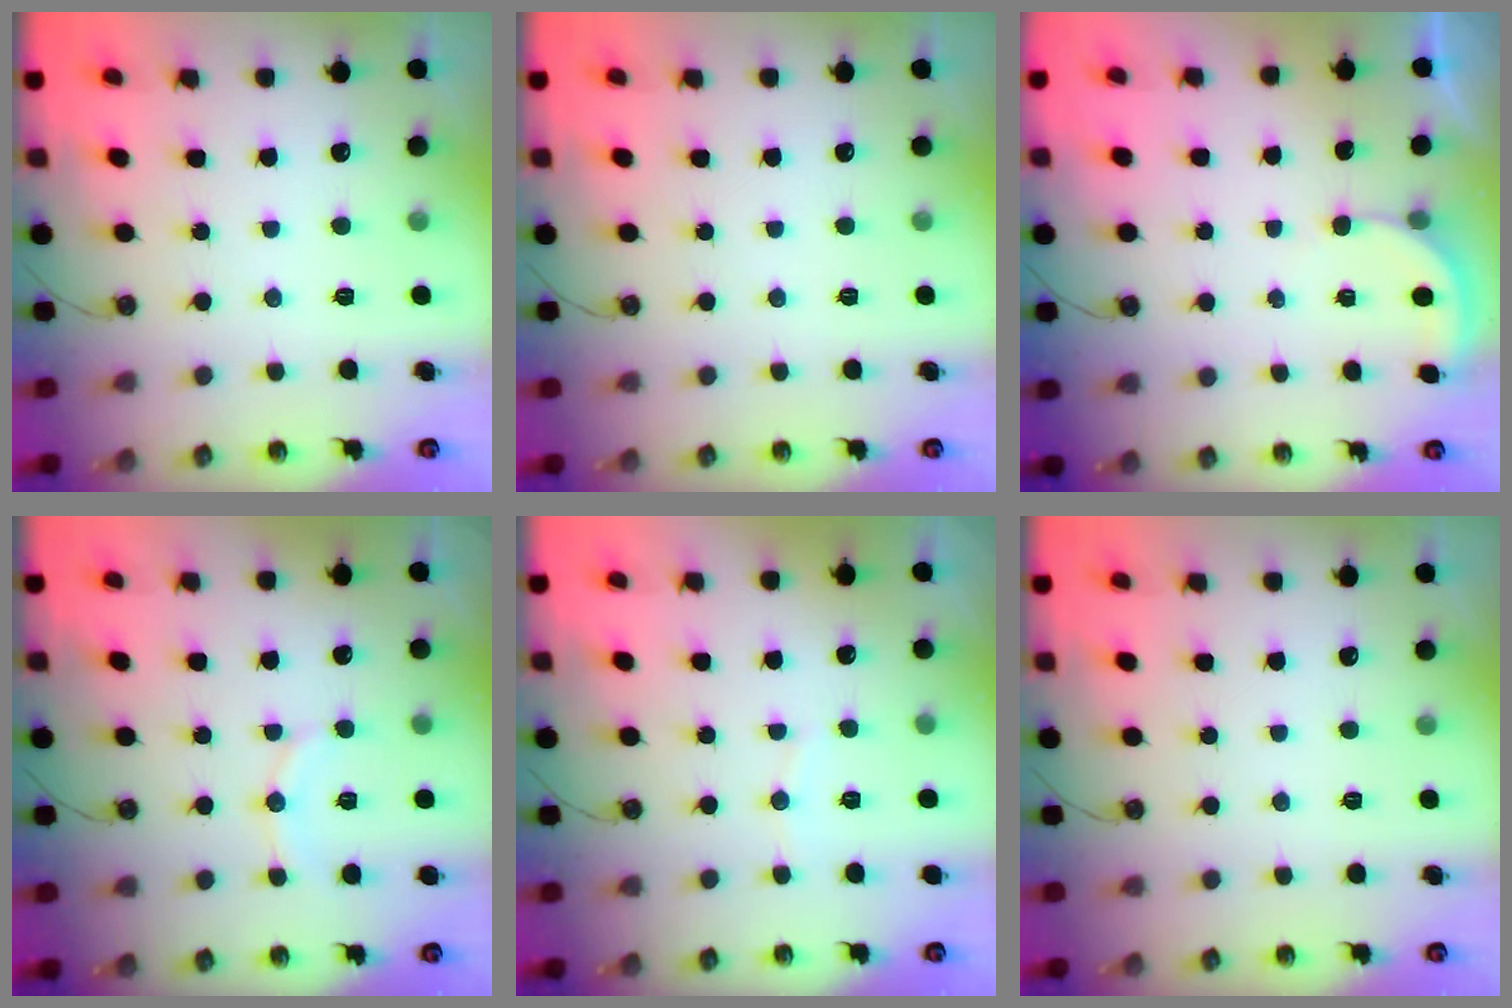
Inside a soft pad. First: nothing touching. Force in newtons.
{"total": 0.0}
{"total": 2.3, "press": 2.3, "slide": 0.2}
{"total": 8.4, "press": 7.9, "slide": 2.7}
{"total": 3.2, "press": 3.2, "slide": 0.4}
{"total": 0.0}